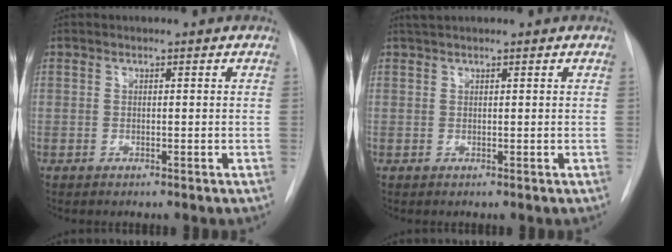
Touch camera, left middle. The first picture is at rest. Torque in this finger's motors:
{"motor_torque": [0.12, -0.12, -0.04, 0.01]}